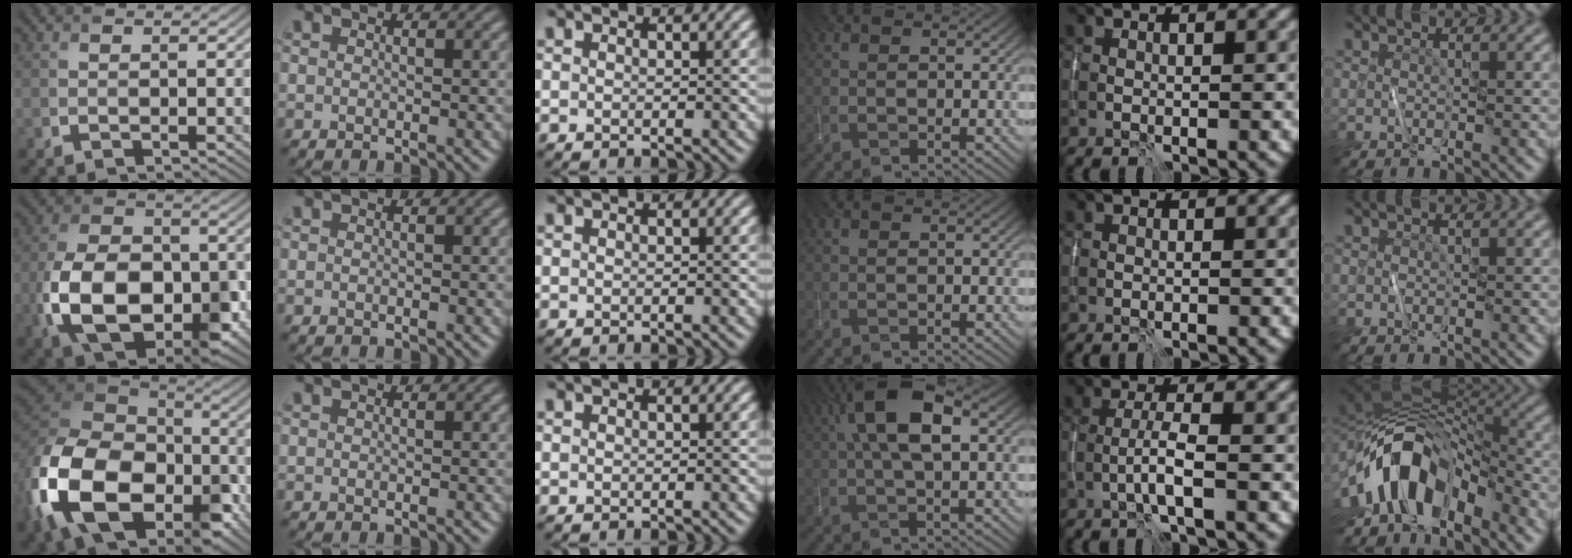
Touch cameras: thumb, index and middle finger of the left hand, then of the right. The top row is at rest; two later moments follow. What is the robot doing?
{"motion": "wipe", "object": "whiteboard"}